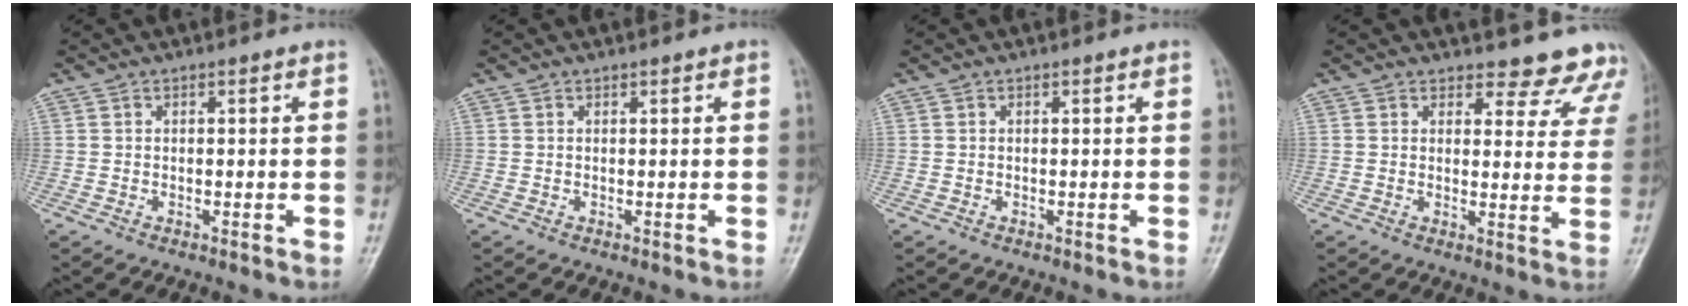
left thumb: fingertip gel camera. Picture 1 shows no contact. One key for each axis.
{"total": 0.0}
{"total": 0.0}
{"total": 10.7, "fx": 9.9, "fy": 4.1, "fz": 0.7, "tx": 0.048, "ty": -0.069, "tz": 0.085}